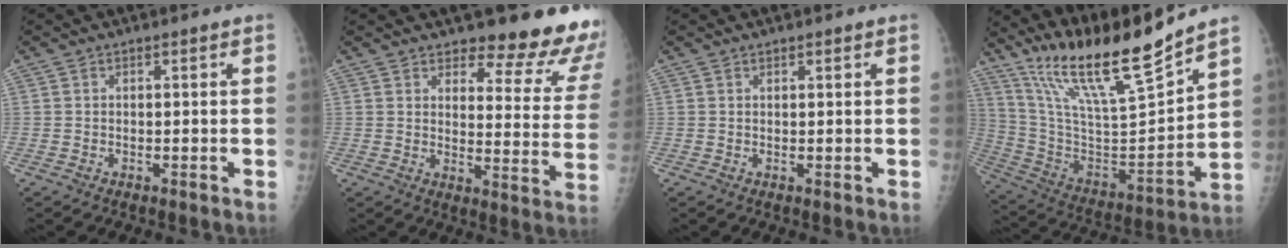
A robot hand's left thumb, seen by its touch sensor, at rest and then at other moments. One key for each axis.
{"total": 16.1, "fx": 14.0, "fy": 4.2, "fz": 6.7, "tx": -0.033, "ty": -0.123, "tz": 0.159}
{"total": 0.7, "fx": 0.6, "fy": 0.2, "fz": 0.3, "tx": -0.005, "ty": -0.003, "tz": 0.009}
{"total": 20.9, "fx": 17.4, "fy": 1.3, "fz": 11.5, "tx": -0.178, "ty": -0.096, "tz": 0.322}